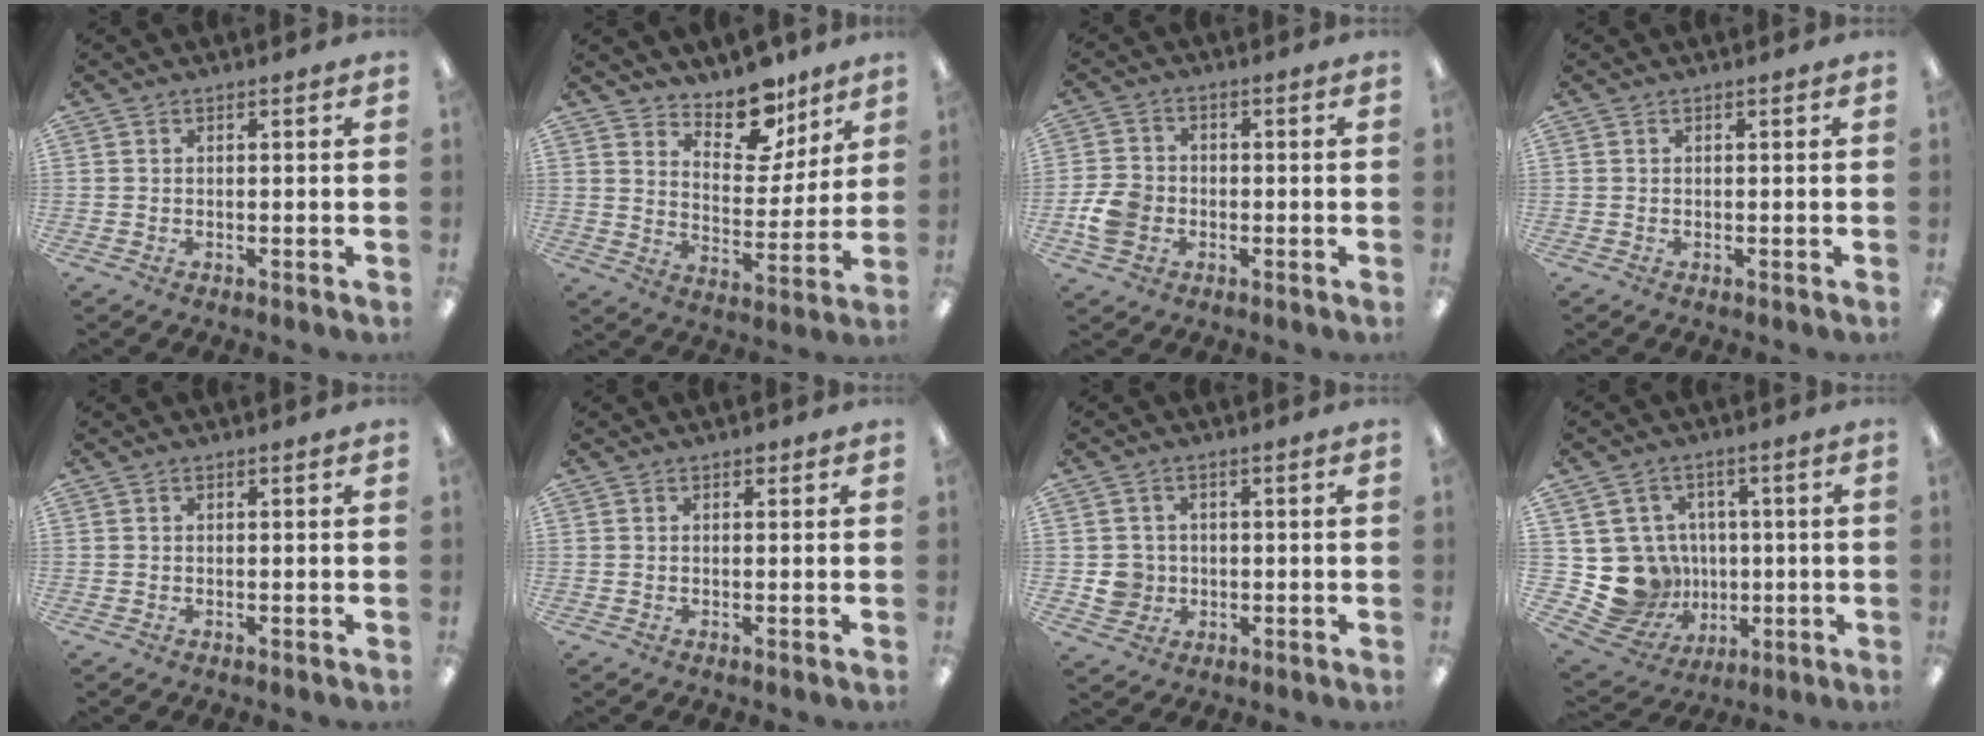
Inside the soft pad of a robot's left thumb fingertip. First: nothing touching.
{"total": 12.6, "force": [10.1, 5.8, 4.7], "torque": [-0.057, -0.074, 0.181]}
{"total": 6.9, "force": [-1.9, 5.5, 3.7], "torque": [-0.072, 0.010, -0.035]}
{"total": 0.0}
{"total": 0.0}
{"total": 0.7, "force": [0.4, 0.4, 0.3], "torque": [-0.005, 0.003, 0.007]}
{"total": 4.9, "force": [-0.4, 4.8, 1.1], "torque": [-0.010, 0.007, -0.005]}
{"total": 13.3, "force": [-0.8, 12.7, 3.9], "torque": [-0.116, -0.003, 0.007]}